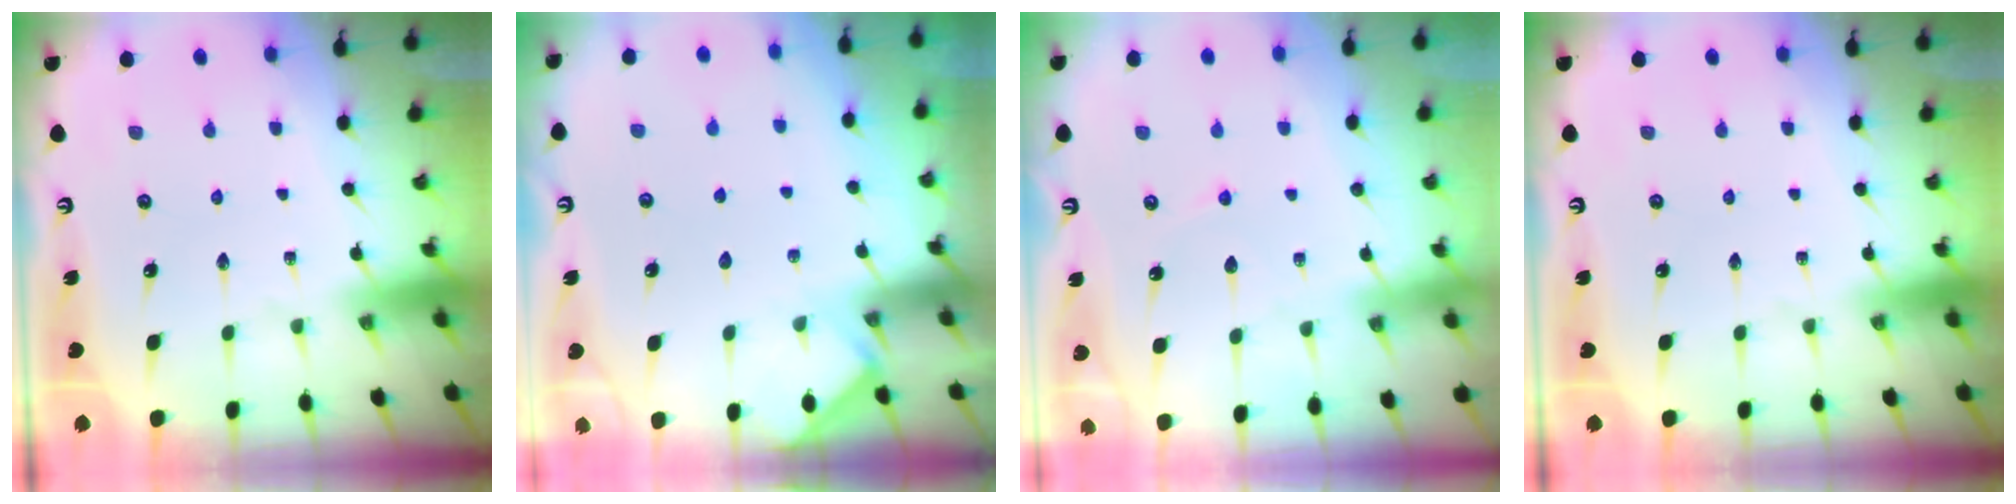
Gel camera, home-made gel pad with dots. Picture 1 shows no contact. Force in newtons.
{"total": 3.5, "press": 3.4, "slide": 0.4}
{"total": 6.4, "press": 6.3, "slide": 0.8}
{"total": 0.0}